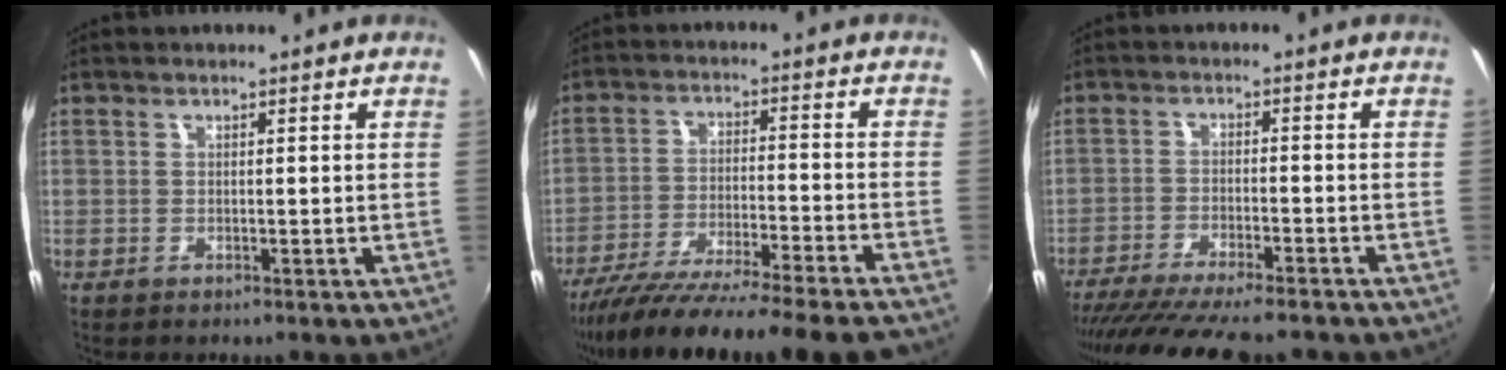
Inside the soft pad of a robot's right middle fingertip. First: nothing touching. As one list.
[{"total": 21.4, "force": [-18.9, -1.0, 9.9], "torque": [-0.179, -0.052, -0.296]}, {"total": 15.8, "force": [-13.7, 1.7, 7.5], "torque": [-0.150, -0.035, -0.217]}]